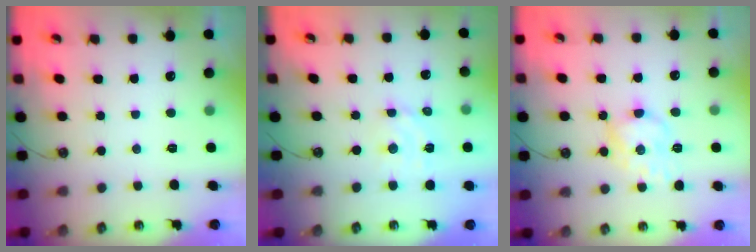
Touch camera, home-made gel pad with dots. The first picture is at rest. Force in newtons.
{"total": 4.3, "press": 4.3, "slide": 0.7}
{"total": 9.2, "press": 9.2, "slide": 0.2}